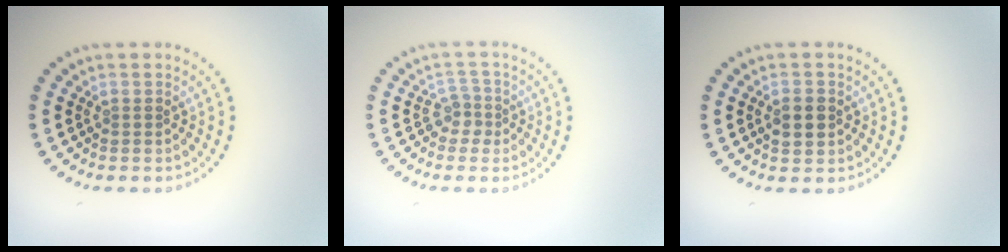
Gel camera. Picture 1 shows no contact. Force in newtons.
{"total": 1.8, "press": 1.2, "slide": 1.3}
{"total": 2.4, "press": 2.4, "slide": 0.1}